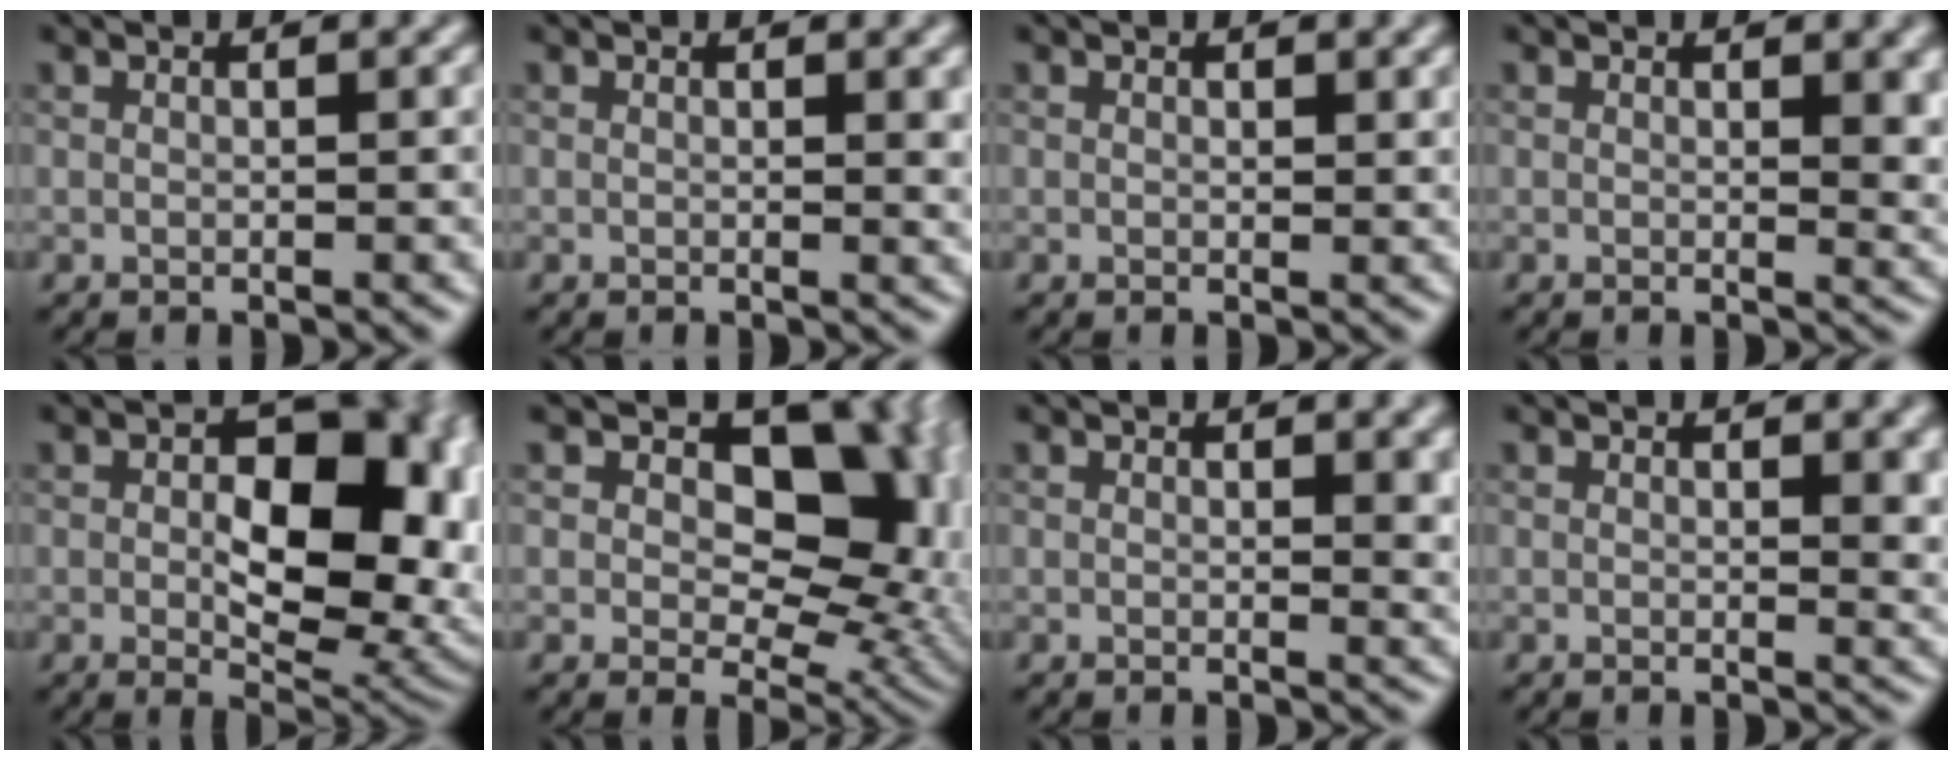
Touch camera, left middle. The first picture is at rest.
{"total": 1.1, "force": [0.5, 0.3, 1.0], "torque": [-0.009, -0.003, 0.008]}
{"total": 0.6, "force": [0.4, 0.4, 0.3], "torque": [-0.002, -0.004, 0.004]}
{"total": 2.7, "force": [0.7, 1.1, 2.3], "torque": [-0.023, -0.005, 0.013]}
{"total": 13.3, "force": [0.1, 7.8, 10.7], "torque": [-0.118, -0.007, 0.009]}
{"total": 12.3, "force": [2.8, 8.3, 8.7], "torque": [-0.092, -0.007, 0.047]}
{"total": 2.0, "force": [0.6, 0.8, 1.7], "torque": [-0.017, -0.005, 0.011]}
{"total": 2.3, "force": [0.7, 0.9, 2.0], "torque": [-0.020, -0.005, 0.012]}